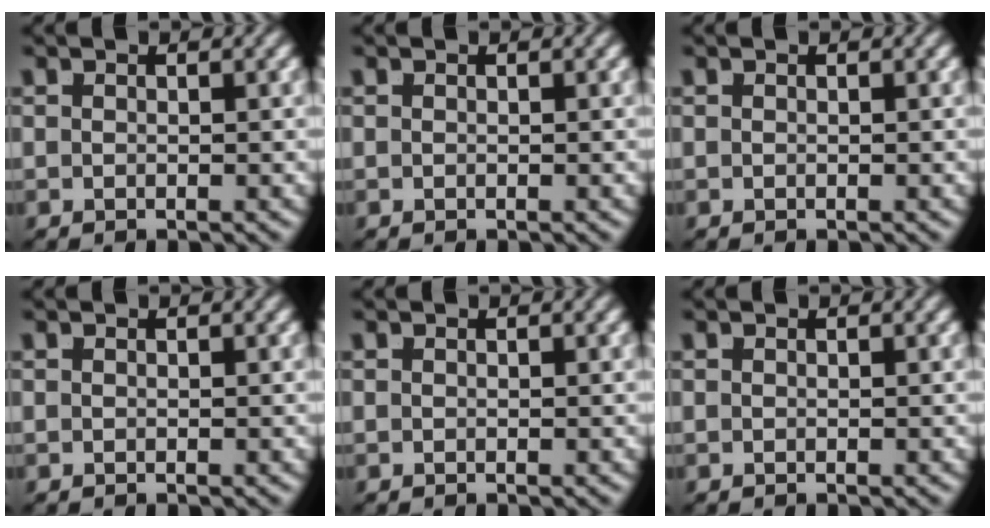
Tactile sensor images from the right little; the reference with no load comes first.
{"total": 0.0}
{"total": 0.0}
{"total": 0.0}
{"total": 0.0}
{"total": 0.0}